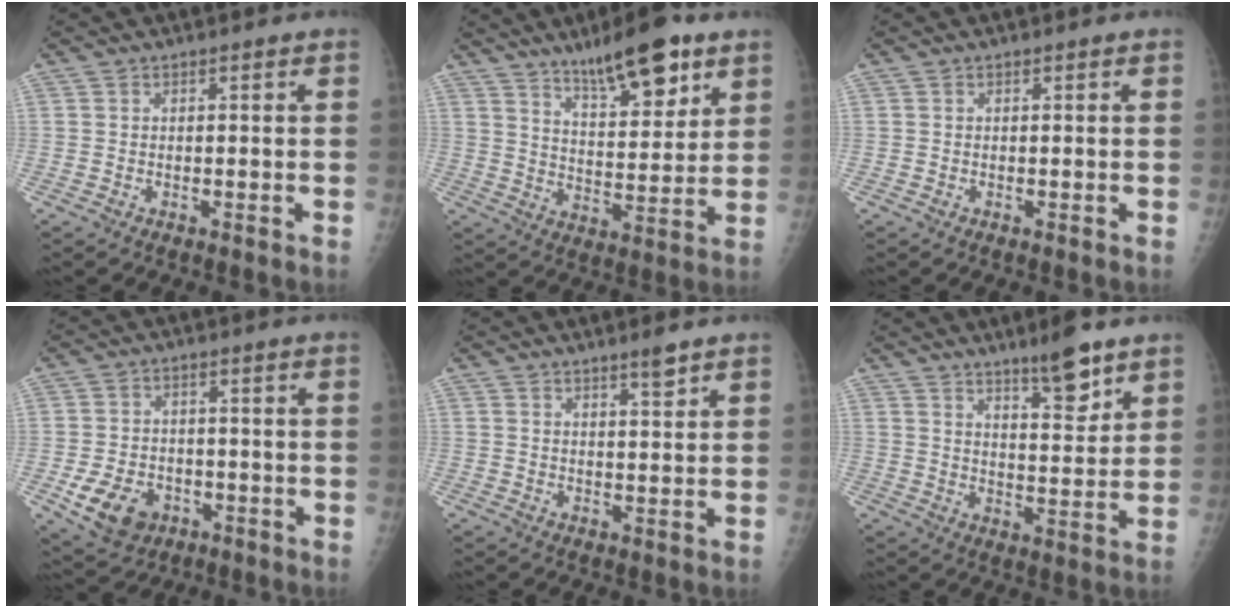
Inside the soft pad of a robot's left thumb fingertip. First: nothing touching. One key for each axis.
{"total": 14.1, "fx": 9.3, "fy": 4.2, "fz": 9.8, "tx": -0.126, "ty": -0.053, "tz": 0.153}
{"total": 0.0}
{"total": 9.2, "fx": -3.5, "fy": 6.9, "fz": 4.9, "tx": -0.077, "ty": 0.015, "tz": -0.049}
{"total": 3.1, "fx": 2.3, "fy": 0.3, "fz": 2.0, "tx": -0.028, "ty": -0.018, "tz": 0.038}
{"total": 8.9, "fx": 6.3, "fy": 2.1, "fz": 6.0, "tx": -0.078, "ty": -0.046, "tz": 0.102}